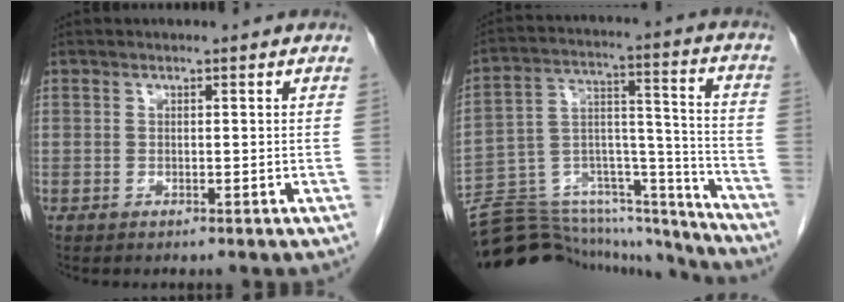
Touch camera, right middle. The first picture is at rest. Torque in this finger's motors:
{"motor_torque": [0.38, -0.34, 1.05, 0.20]}